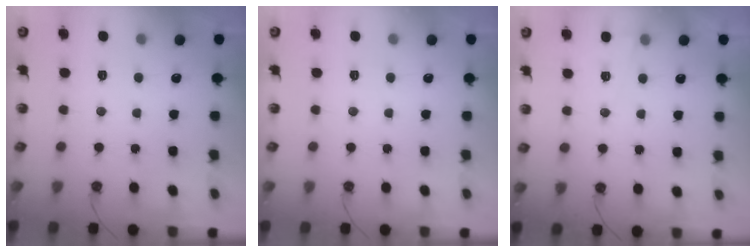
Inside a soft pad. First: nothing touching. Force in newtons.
{"total": 0.0}
{"total": 5.1, "press": 2.6, "slide": 4.4}